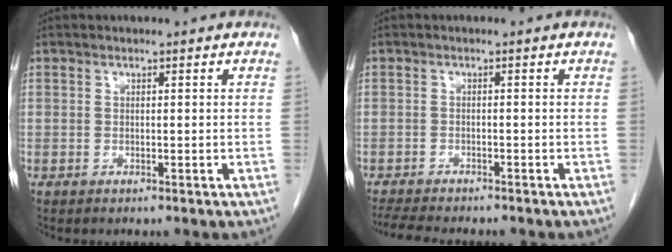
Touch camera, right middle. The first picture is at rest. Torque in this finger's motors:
{"motor_torque": [0.06, -0.05, 0.02, 0.01]}